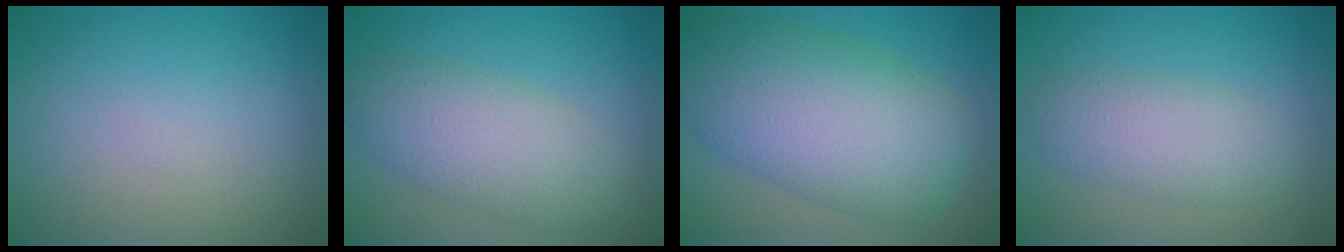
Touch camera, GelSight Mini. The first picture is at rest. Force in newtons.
{"total": 5.6, "press": 5.6, "slide": 0.2}
{"total": 11.7, "press": 11.7, "slide": 0.3}
{"total": 4.0, "press": 4.0, "slide": 0.3}